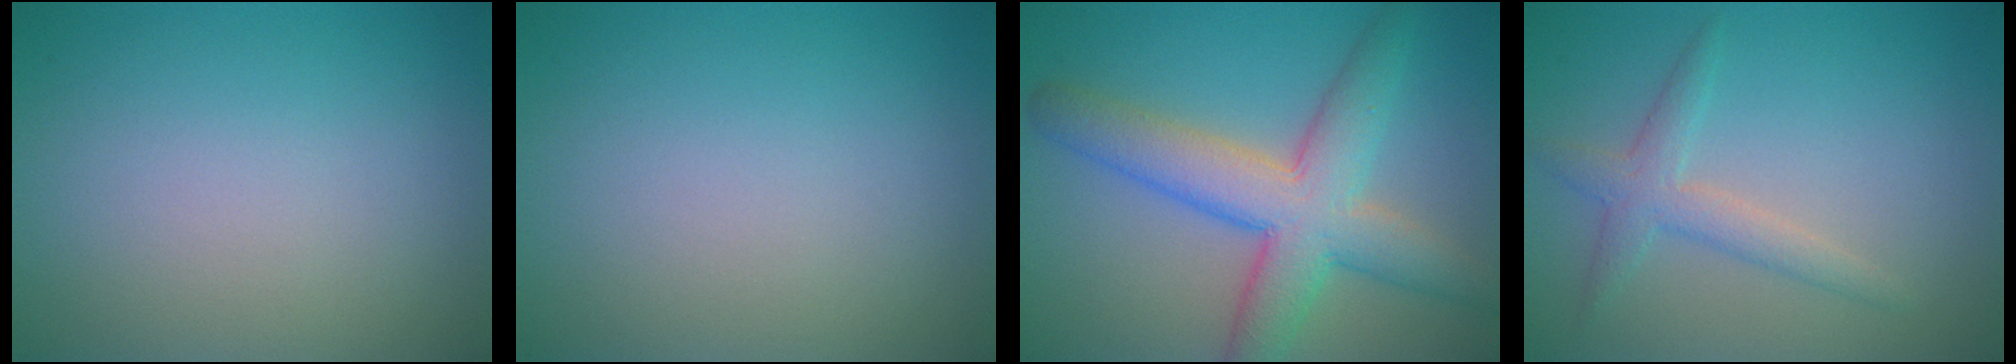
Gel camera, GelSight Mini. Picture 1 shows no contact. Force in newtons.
{"total": 0.0}
{"total": 7.6, "press": 7.6, "slide": 0.3}
{"total": 2.5, "press": 2.5, "slide": 0.1}